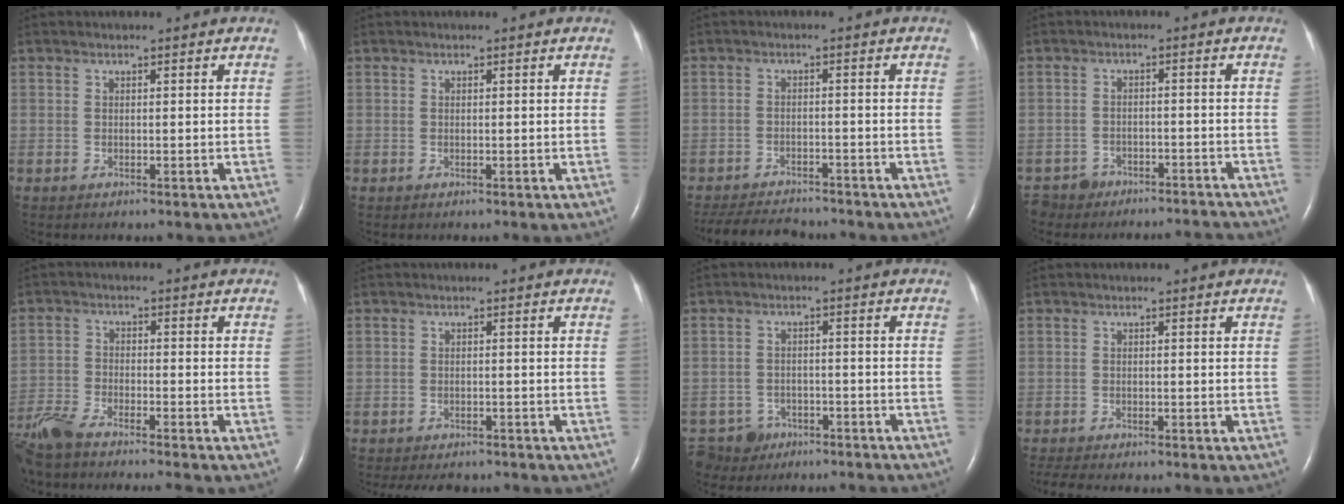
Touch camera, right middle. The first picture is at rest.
{"total": 0.0}
{"total": 9.8, "force": [-9.1, 2.1, 3.0], "torque": [-0.057, -0.008, -0.132]}
{"total": 7.3, "force": [-6.9, 2.3, -0.1], "torque": [0.005, 0.007, -0.098]}
{"total": 11.5, "force": [-10.1, 0.7, 5.4], "torque": [-0.102, -0.025, -0.170]}
{"total": 7.6, "force": [-6.7, 2.6, 2.4], "torque": [-0.034, -0.004, -0.083]}
{"total": 5.8, "force": [-4.8, 3.1, -0.3], "torque": [0.004, 0.003, -0.077]}
{"total": 5.6, "force": [-4.9, 0.9, 2.6], "torque": [-0.043, -0.008, -0.072]}